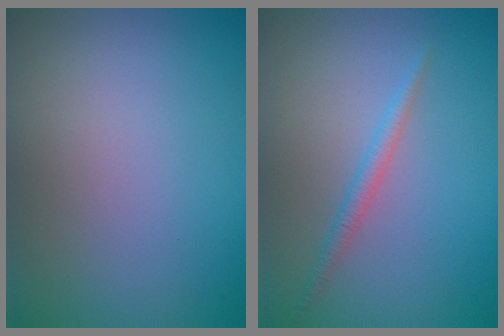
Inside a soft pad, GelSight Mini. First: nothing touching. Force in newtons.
{"total": 1.3, "press": 1.3, "slide": 0.0}